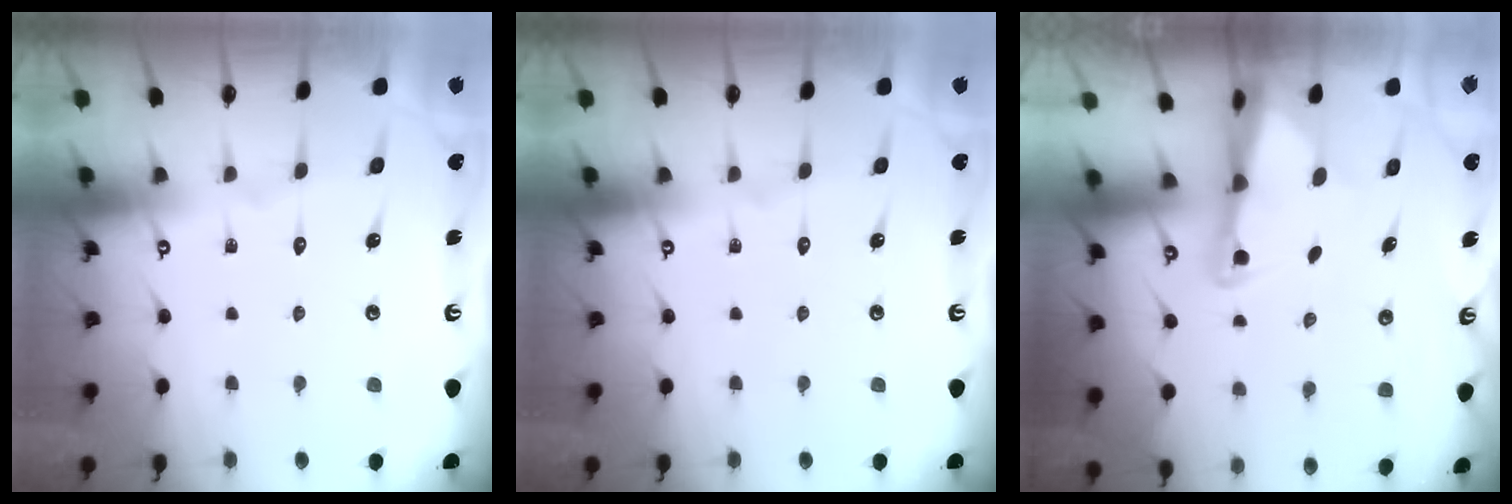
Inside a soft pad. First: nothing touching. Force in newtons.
{"total": 0.0}
{"total": 2.5, "press": 2.5, "slide": 0.5}